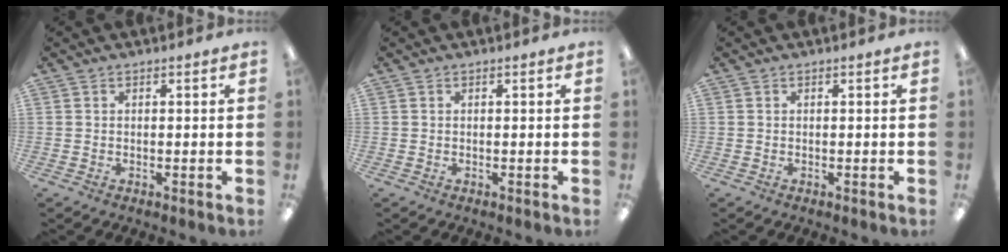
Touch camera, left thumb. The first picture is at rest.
{"total": 0.0}
{"total": 0.0}